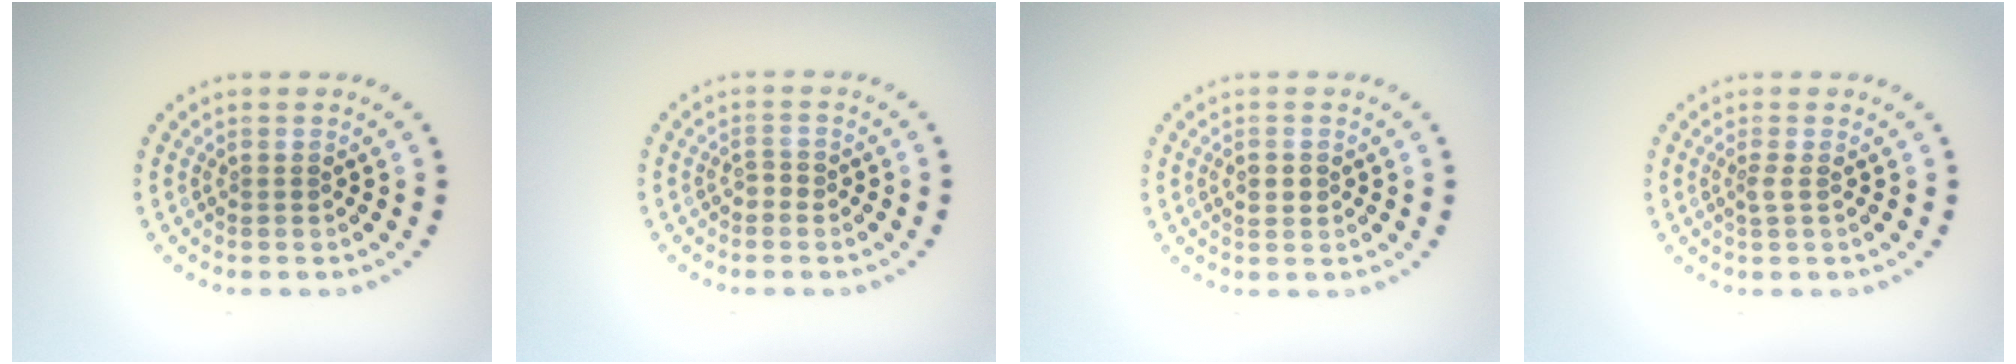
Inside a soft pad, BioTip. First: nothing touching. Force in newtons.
{"total": 0.9, "press": 0.8, "slide": 0.3}
{"total": 1.2, "press": 1.2, "slide": 0.0}
{"total": 0.9, "press": 0.7, "slide": 0.7}